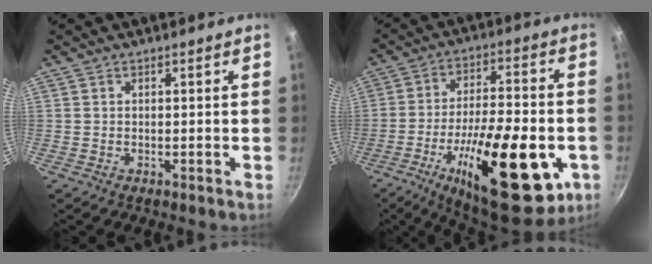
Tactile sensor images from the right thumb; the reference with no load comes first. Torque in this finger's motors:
{"motor_torque": [2.76, 2.25, 2.12, -0.65, 0.53]}